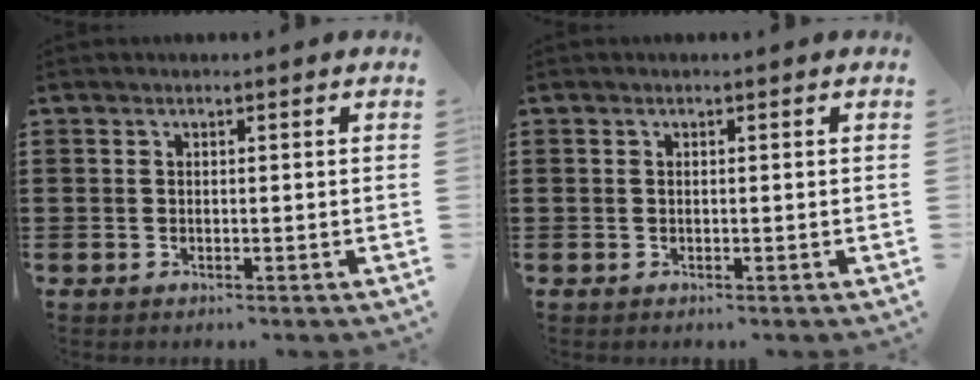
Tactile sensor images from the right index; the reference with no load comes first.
{"total": 0.0}